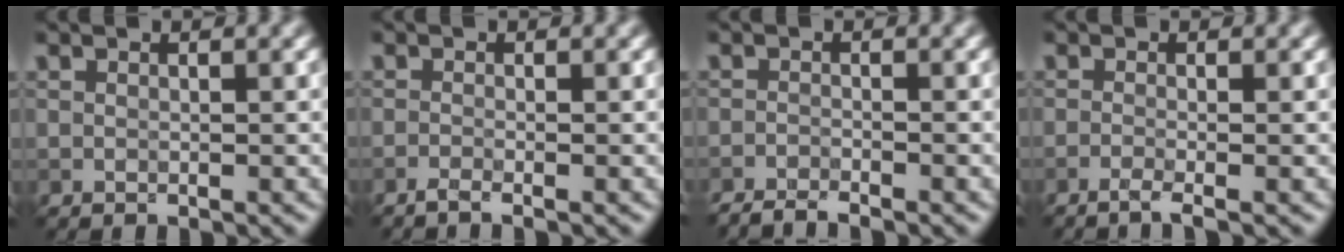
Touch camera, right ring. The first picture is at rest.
{"total": 1.1, "force": [-0.9, 0.1, 0.7], "torque": [-0.014, -0.003, -0.023]}
{"total": 2.6, "force": [-2.5, 0.1, 0.7], "torque": [-0.017, -0.003, -0.050]}
{"total": 1.5, "force": [-1.0, 0.2, 1.2], "torque": [-0.019, -0.003, -0.029]}